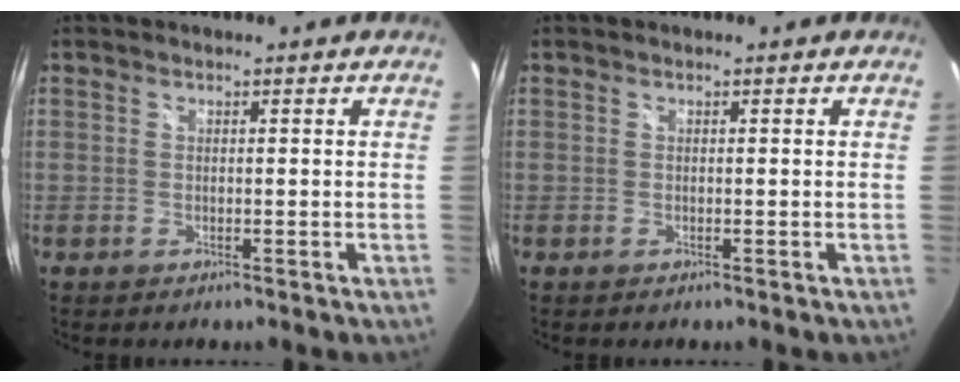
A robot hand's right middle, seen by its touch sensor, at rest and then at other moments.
{"total": 0.0}